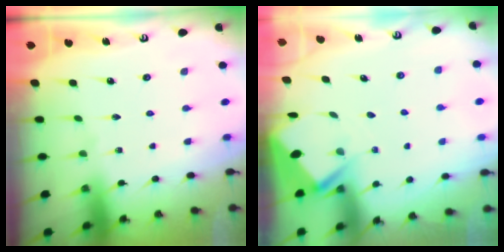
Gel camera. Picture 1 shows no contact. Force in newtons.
{"total": 2.9, "press": 2.8, "slide": 0.4}